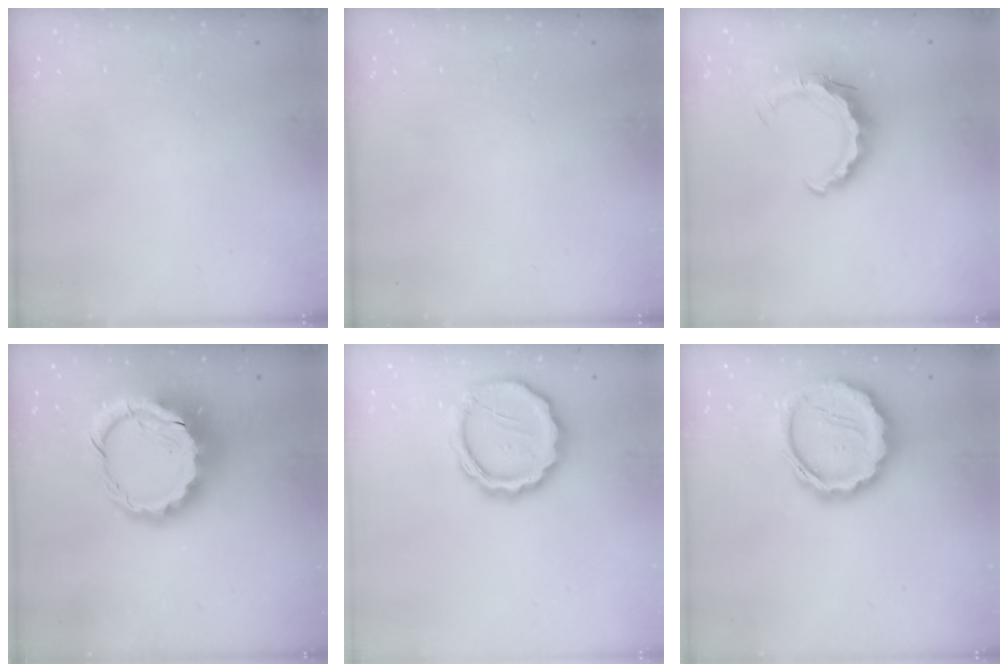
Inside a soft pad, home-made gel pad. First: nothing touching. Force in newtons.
{"total": 0.0}
{"total": 8.0, "press": 8.0, "slide": 0.2}
{"total": 14.6, "press": 14.3, "slide": 3.0}
{"total": 13.2, "press": 13.0, "slide": 2.0}
{"total": 16.7, "press": 16.4, "slide": 3.1}